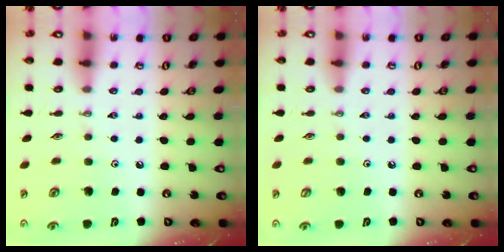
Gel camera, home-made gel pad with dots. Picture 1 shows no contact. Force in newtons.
{"total": 0.7, "press": 0.1, "slide": 0.7}